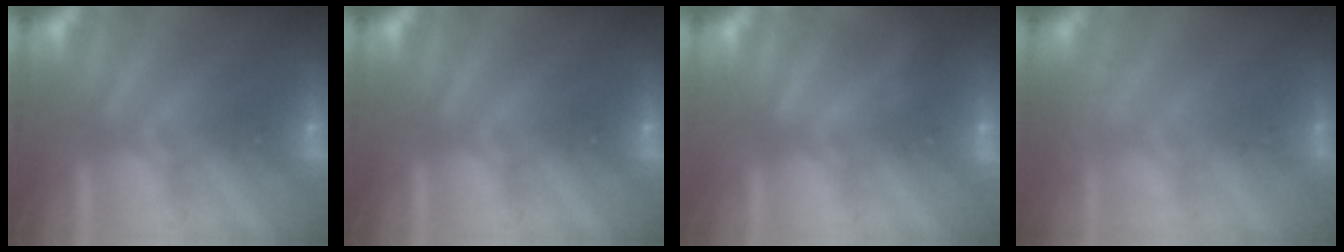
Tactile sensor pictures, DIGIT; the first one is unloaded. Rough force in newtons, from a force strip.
{"total": 0.0}
{"total": 2.1}
{"total": 2.7}